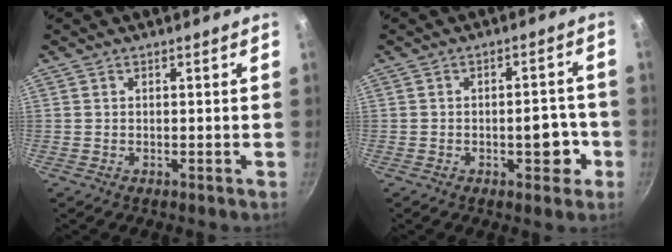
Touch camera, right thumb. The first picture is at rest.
{"total": 6.2, "force": [-2.0, 3.2, 4.9], "torque": [-0.033, 0.020, -0.026]}